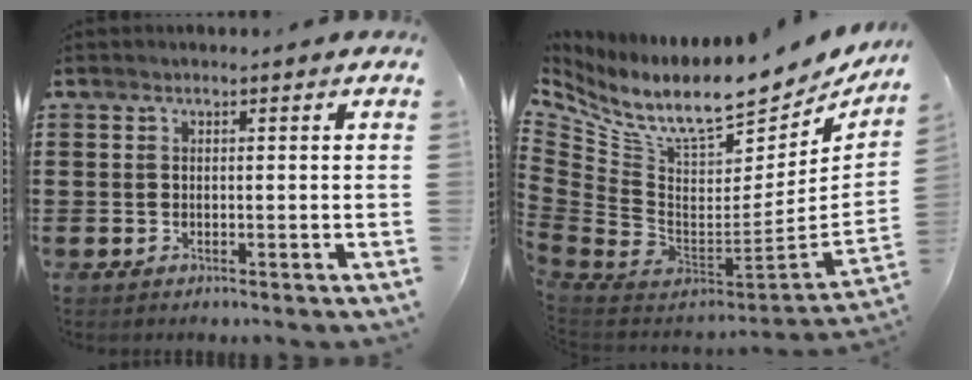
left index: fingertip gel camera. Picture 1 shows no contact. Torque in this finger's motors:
{"motor_torque": [1.10, -1.04, 0.43, 0.07]}